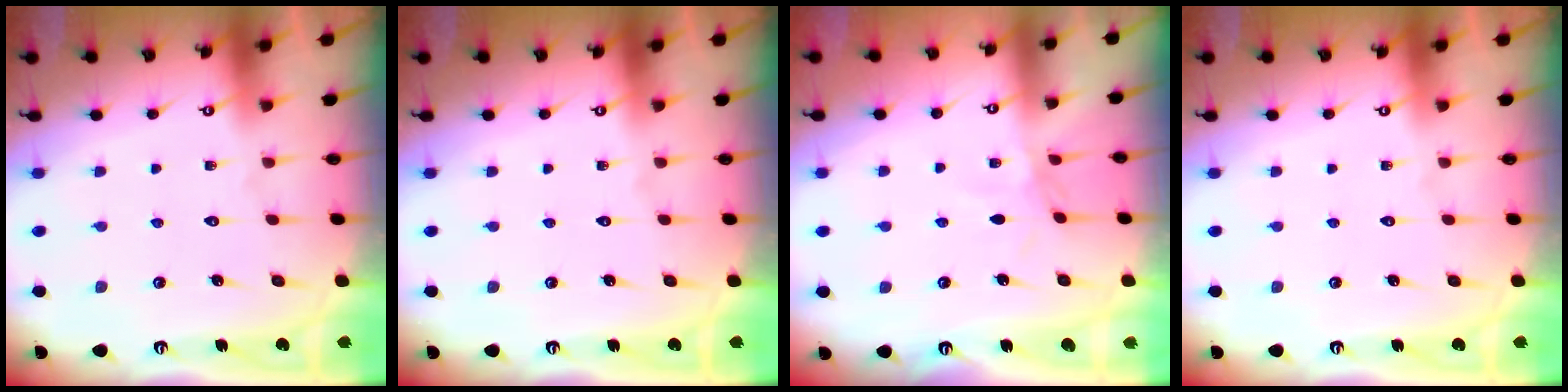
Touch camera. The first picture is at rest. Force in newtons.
{"total": 0.0}
{"total": 1.9, "press": 1.9, "slide": 0.5}
{"total": 0.0}